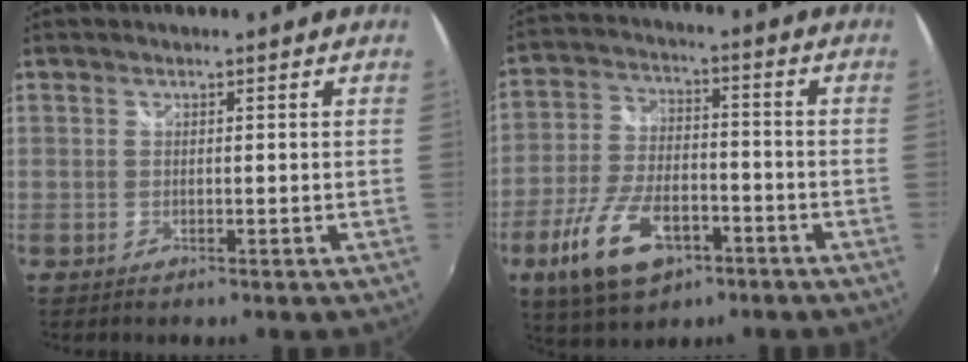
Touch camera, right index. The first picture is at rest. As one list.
[{"total": 14.8, "force": [-7.4, 7.6, 10.3], "torque": [-0.224, -0.016, -0.129]}]